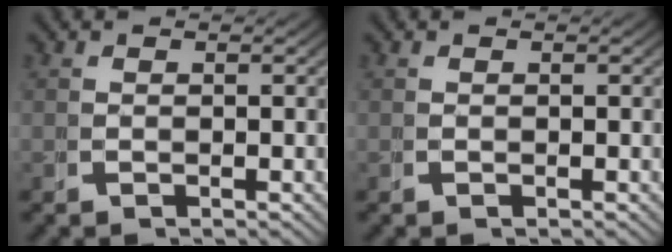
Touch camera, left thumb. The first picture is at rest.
{"total": 0.0}